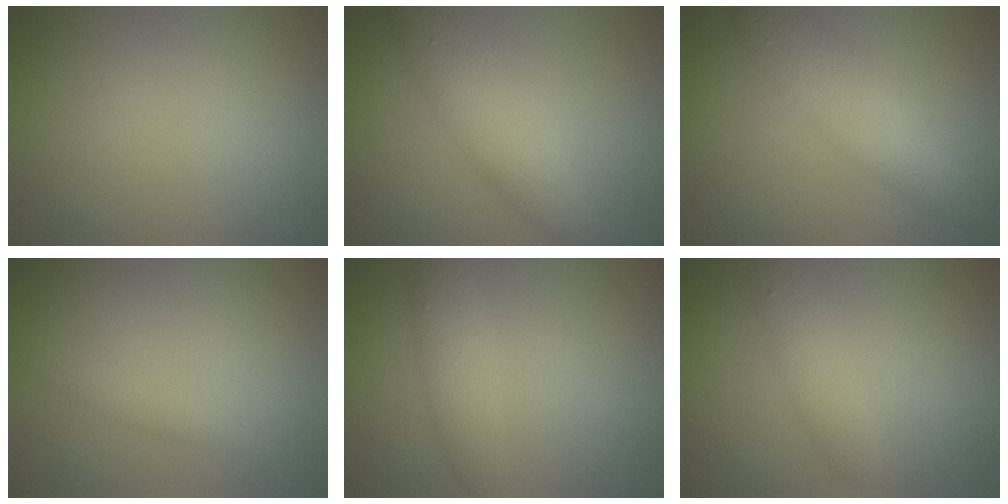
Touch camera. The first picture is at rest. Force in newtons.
{"total": 4.8, "press": 4.8, "slide": 0.1}
{"total": 4.4, "press": 4.4, "slide": 0.1}
{"total": 1.3, "press": 1.3, "slide": 0.1}
{"total": 2.8, "press": 2.8, "slide": 0.0}
{"total": 2.4, "press": 2.4, "slide": 0.1}